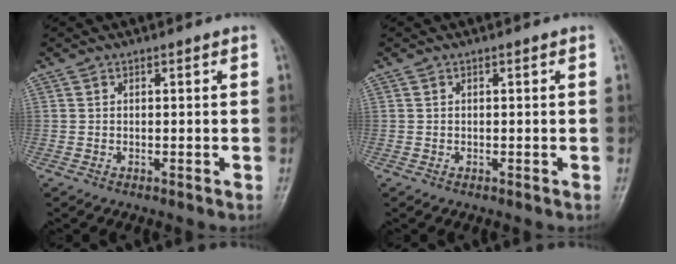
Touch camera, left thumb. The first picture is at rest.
{"total": 0.0}